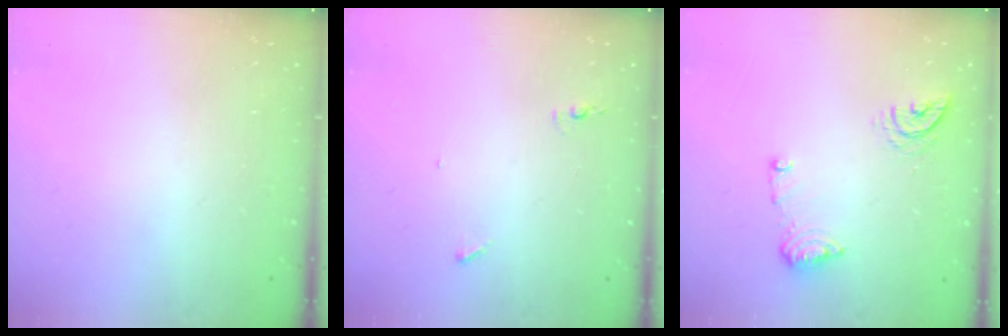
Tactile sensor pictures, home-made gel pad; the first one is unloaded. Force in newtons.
{"total": 4.7, "press": 4.5, "slide": 1.4}
{"total": 8.9, "press": 8.9, "slide": 0.5}